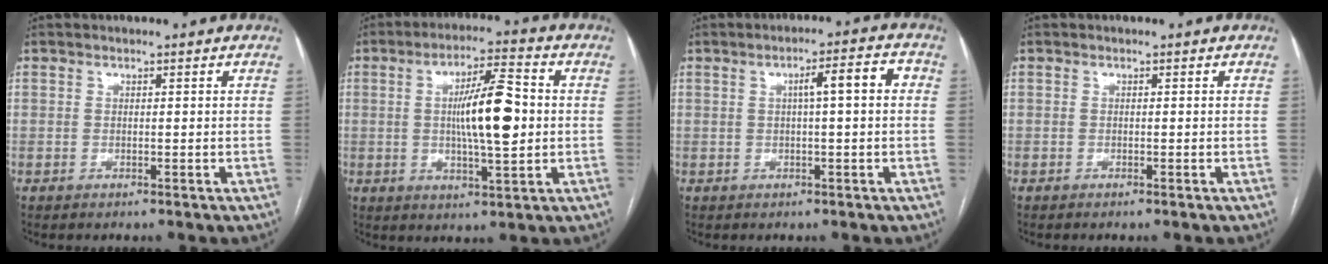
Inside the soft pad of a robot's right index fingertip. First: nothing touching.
{"total": 10.9, "force": [0.4, 1.8, 10.7], "torque": [-0.185, 0.010, 0.008]}
{"total": 5.3, "force": [0.7, 0.6, 5.2], "torque": [-0.077, 0.020, 0.008]}
{"total": 0.0}